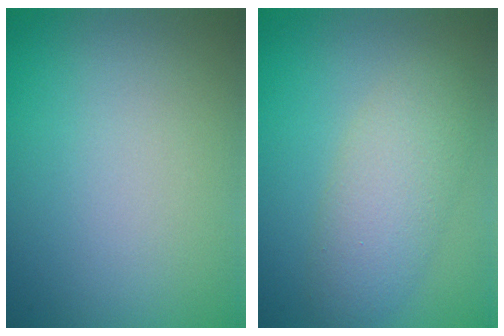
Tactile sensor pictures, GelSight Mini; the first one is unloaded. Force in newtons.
{"total": 4.1, "press": 4.1, "slide": 0.1}